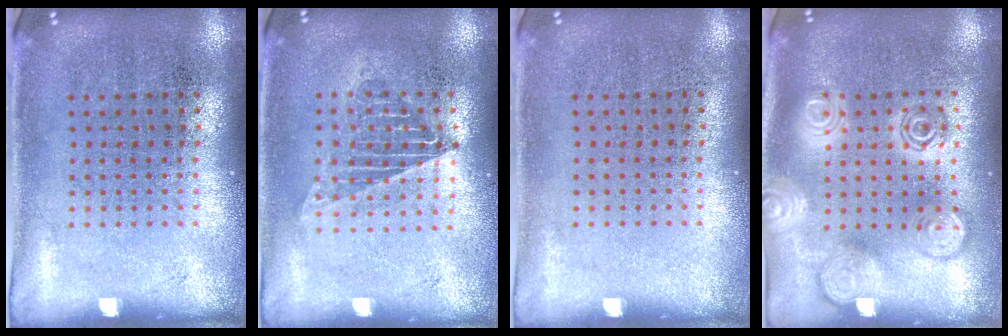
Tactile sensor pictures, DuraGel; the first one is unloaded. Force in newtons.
{"total": 1.3, "press": 1.2, "slide": 0.5}
{"total": 0.0}
{"total": 2.8, "press": 2.8, "slide": 0.3}